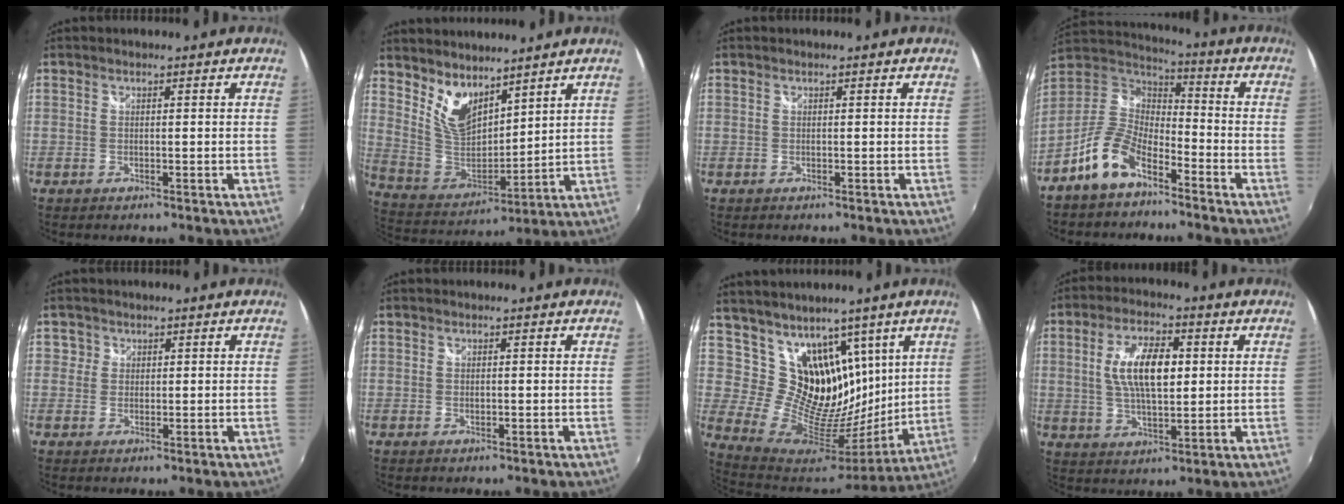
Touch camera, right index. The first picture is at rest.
{"total": 10.6, "force": [7.6, 5.0, 5.5], "torque": [-0.102, -0.006, 0.157]}
{"total": 0.0}
{"total": 11.6, "force": [-7.2, 5.8, 7.1], "torque": [-0.156, 0.013, -0.142]}
{"total": 2.1, "force": [0.3, 2.0, 0.3], "torque": [0.000, 0.006, 0.001]}
{"total": 0.9, "force": [-0.1, 0.5, 0.7], "torque": [-0.015, 0.000, -0.002]}
{"total": 17.6, "force": [10.0, 12.4, 7.5], "torque": [-0.130, -0.020, 0.196]}
{"total": 10.7, "force": [1.7, 4.7, 9.4], "torque": [-0.178, 0.009, 0.032]}